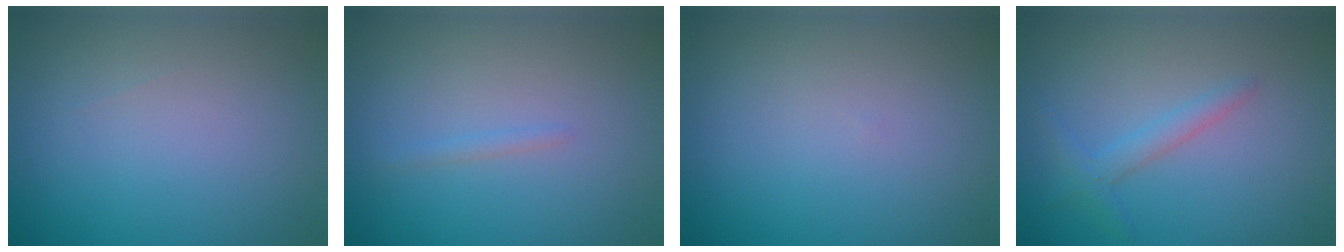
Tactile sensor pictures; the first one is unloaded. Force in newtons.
{"total": 0.7, "press": 0.7, "slide": 0.1}
{"total": 0.0}
{"total": 1.7, "press": 1.7, "slide": 0.1}